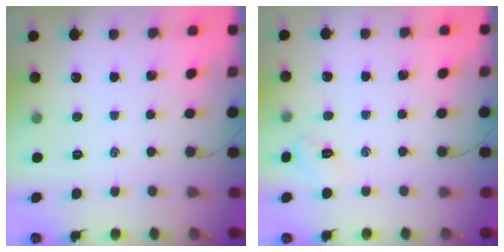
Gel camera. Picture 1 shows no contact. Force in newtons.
{"total": 5.7, "press": 5.5, "slide": 1.5}